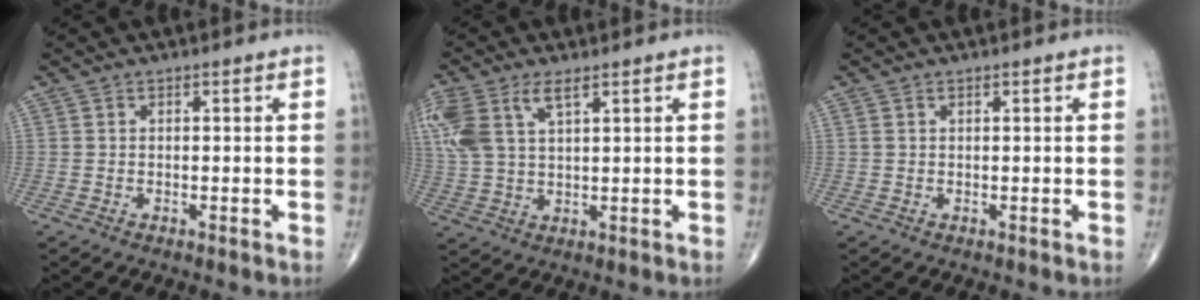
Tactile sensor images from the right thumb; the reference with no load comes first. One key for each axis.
{"total": 11.5, "fx": 5.0, "fy": 5.5, "fz": 8.8, "tx": -0.219, "ty": 0.008, "tz": 0.104}
{"total": 0.7, "fx": 0.3, "fy": 0.3, "fz": 0.5, "tx": -0.015, "ty": 0.013, "tz": 0.010}